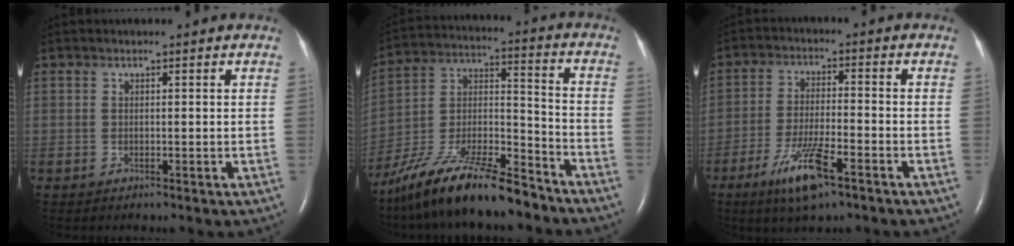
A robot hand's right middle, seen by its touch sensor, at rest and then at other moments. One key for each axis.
{"total": 19.4, "fx": -15.6, "fy": 3.6, "fz": 10.9, "tx": -0.213, "ty": -0.012, "tz": -0.279}
{"total": 8.7, "fx": -5.1, "fy": 1.4, "fz": 6.9, "tx": -0.137, "ty": -0.015, "tz": -0.089}